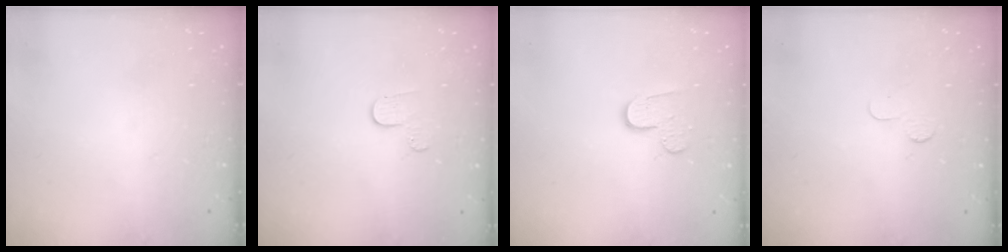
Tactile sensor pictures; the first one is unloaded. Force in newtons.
{"total": 3.9, "press": 3.9, "slide": 0.4}
{"total": 7.9, "press": 7.9, "slide": 0.5}
{"total": 2.3, "press": 2.3, "slide": 0.2}